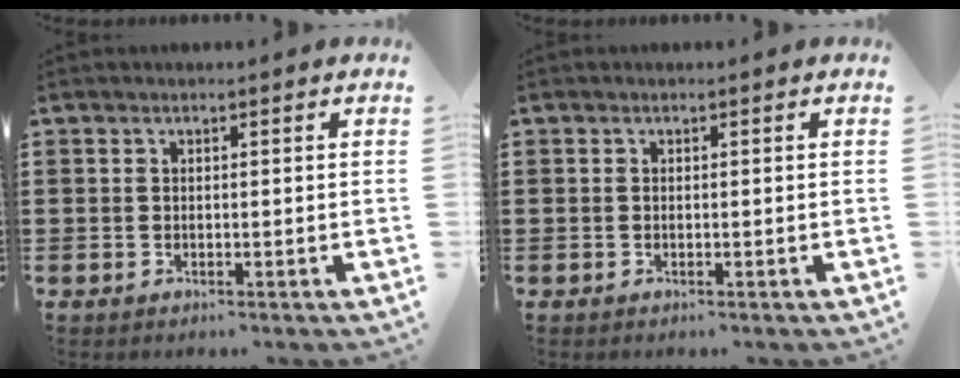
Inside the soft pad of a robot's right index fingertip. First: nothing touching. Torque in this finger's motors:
{"motor_torque": [2.14, 0.00, -0.07, -0.08]}